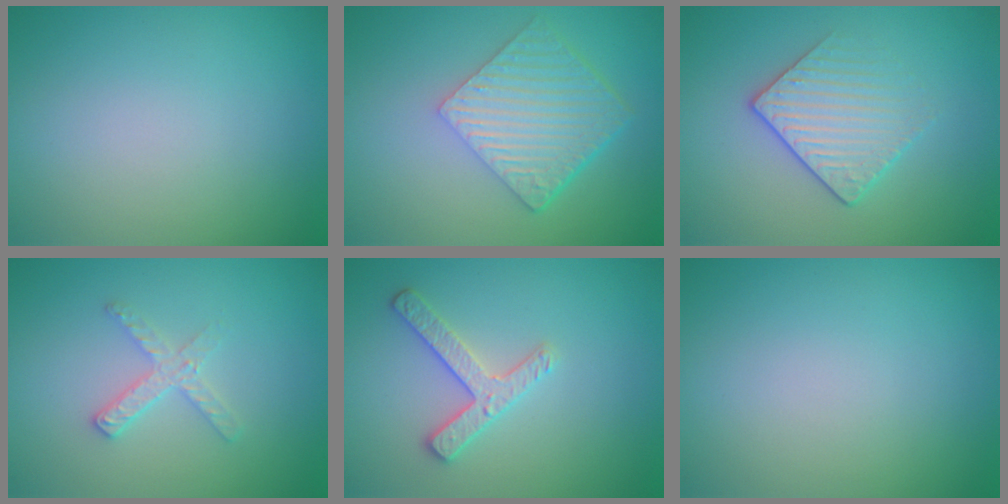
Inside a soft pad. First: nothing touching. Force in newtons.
{"total": 6.1, "press": 4.2, "slide": 4.4}
{"total": 3.1, "press": 2.9, "slide": 1.1}
{"total": 2.0, "press": 2.0, "slide": 0.2}
{"total": 2.5, "press": 2.4, "slide": 0.8}
{"total": 0.0}